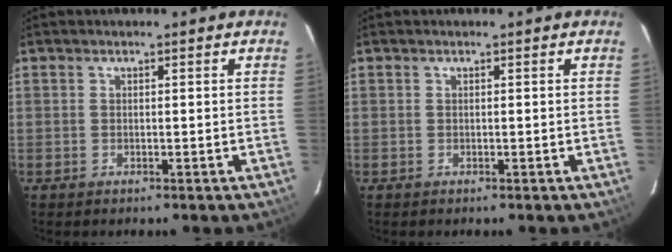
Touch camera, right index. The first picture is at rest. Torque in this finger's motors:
{"motor_torque": [-0.03, -0.01, 0.01, 0.00]}